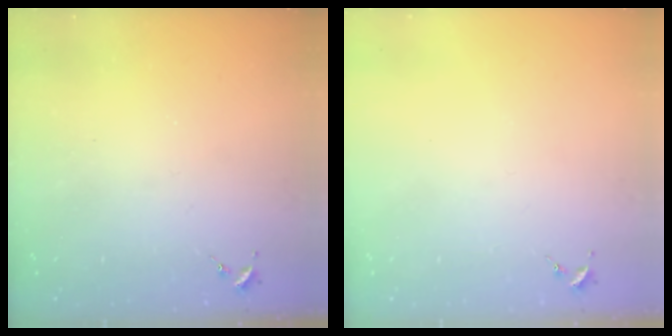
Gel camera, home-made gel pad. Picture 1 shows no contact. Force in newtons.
{"total": 0.0}